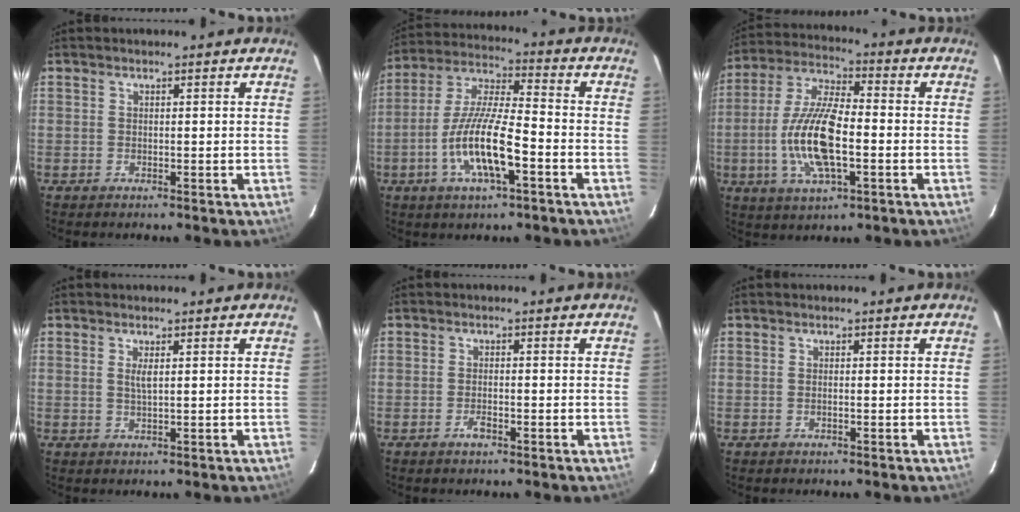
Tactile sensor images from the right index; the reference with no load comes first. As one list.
[{"total": 13.5, "force": [-5.3, 3.1, 12.1], "torque": [-0.248, -0.007, -0.102]}, {"total": 15.0, "force": [-3.2, 5.3, 13.6], "torque": [-0.284, -0.001, -0.063]}, {"total": 1.6, "force": [0.5, 0.2, 1.5], "torque": [-0.028, -0.001, 0.008]}, {"total": 1.9, "force": [-1.2, 0.7, 1.3], "torque": [-0.028, 0.000, -0.022]}, {"total": 0.0}]